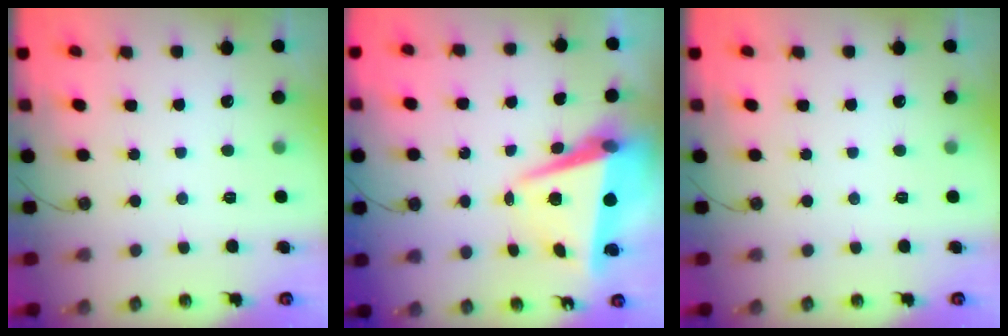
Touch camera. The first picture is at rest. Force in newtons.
{"total": 9.2, "press": 9.0, "slide": 1.8}
{"total": 0.0}